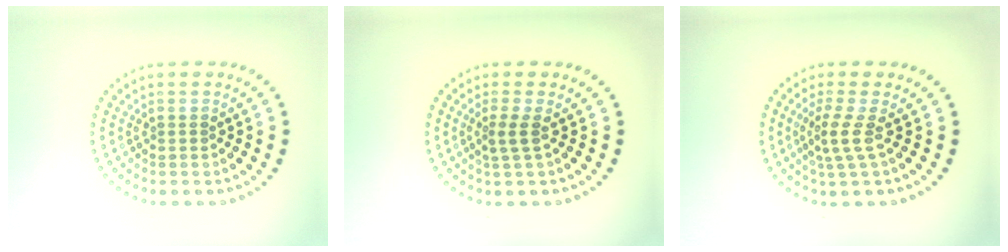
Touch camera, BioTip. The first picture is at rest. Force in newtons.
{"total": 1.7, "press": 1.2, "slide": 1.2}
{"total": 2.3, "press": 1.6, "slide": 1.7}